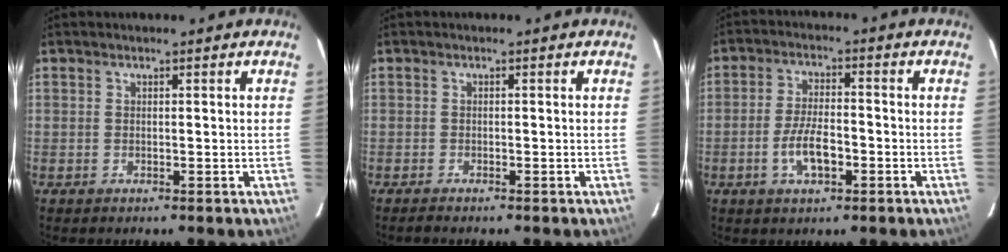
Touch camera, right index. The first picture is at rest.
{"total": 1.4, "force": [-1.3, 0.1, 0.5], "torque": [-0.016, -0.006, -0.021]}
{"total": 6.9, "force": [-2.6, 2.7, 5.8], "torque": [-0.119, 0.000, -0.047]}